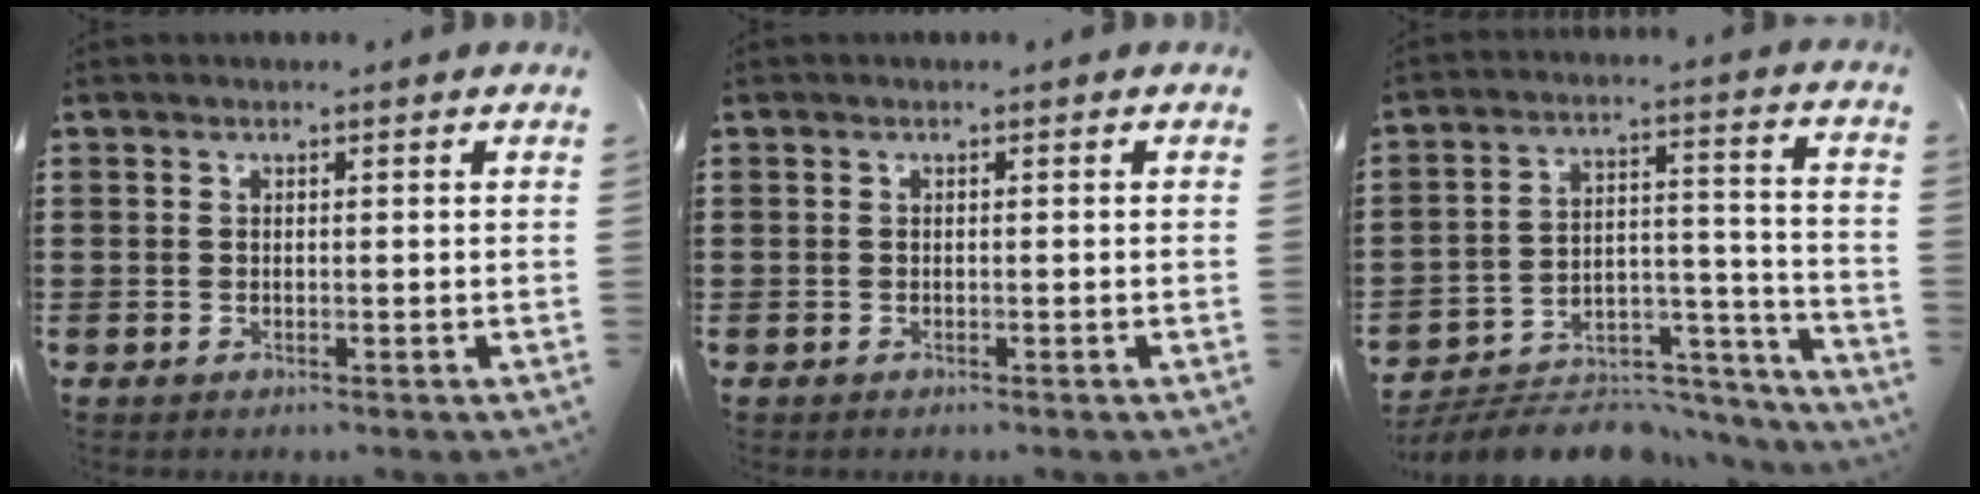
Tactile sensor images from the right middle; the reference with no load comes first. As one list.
[{"total": 0.0}, {"total": 7.7, "force": [-7.1, 2.2, 2.0], "torque": [-0.019, 0.023, -0.134]}]